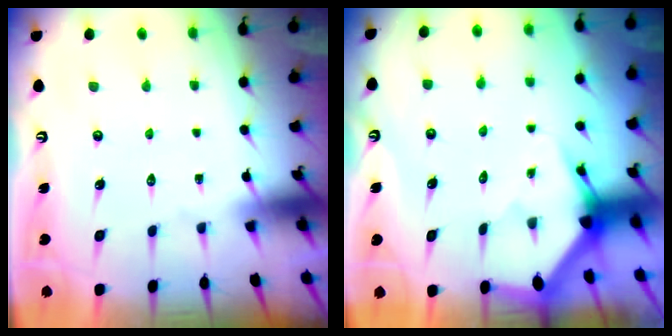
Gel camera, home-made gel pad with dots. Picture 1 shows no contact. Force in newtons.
{"total": 3.4, "press": 3.4, "slide": 0.1}